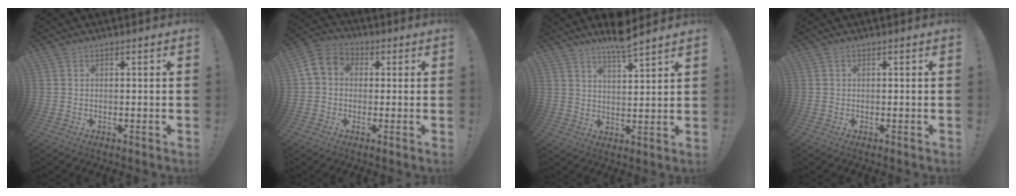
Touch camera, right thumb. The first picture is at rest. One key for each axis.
{"total": 7.1, "fx": 0.2, "fy": 6.0, "fz": 3.7, "tx": -0.069, "ty": 0.018, "tz": 0.012}
{"total": 7.4, "fx": 6.3, "fy": 0.5, "fz": 3.9, "tx": -0.057, "ty": -0.045, "tz": 0.106}
{"total": 0.0}